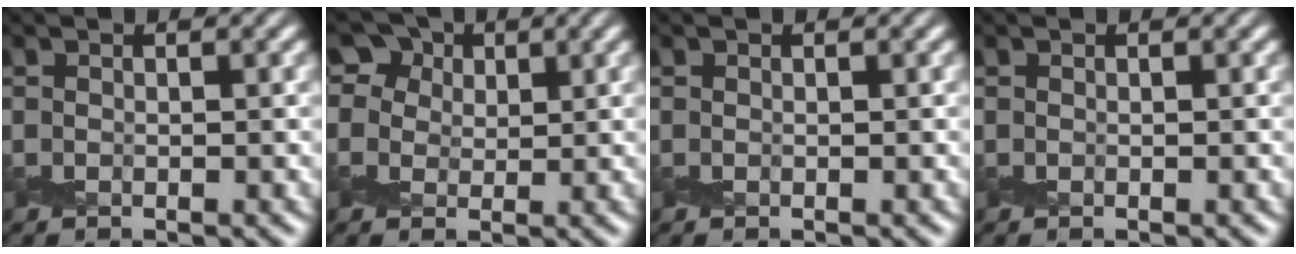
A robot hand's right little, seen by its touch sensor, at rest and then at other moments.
{"total": 6.6, "force": [3.4, 4.9, 2.8], "torque": [-0.054, 0.017, 0.039]}
{"total": 0.0}
{"total": 0.0}